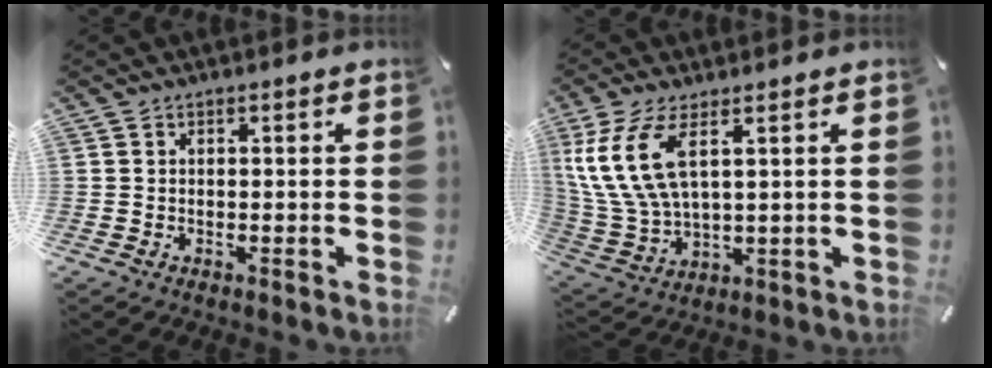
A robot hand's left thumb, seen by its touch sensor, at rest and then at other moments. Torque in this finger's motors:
{"motor_torque": [1.00, 1.26, 1.43, -1.34, 0.24]}